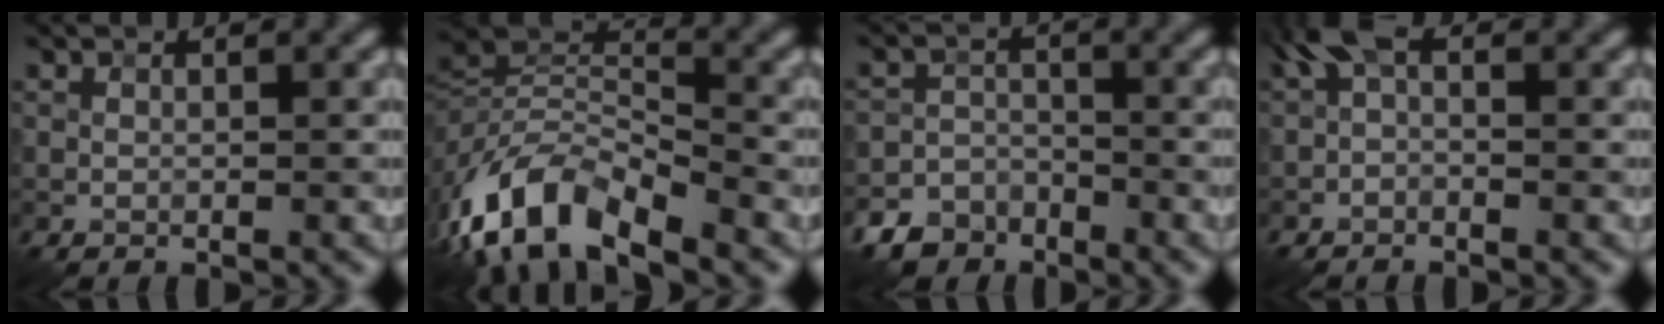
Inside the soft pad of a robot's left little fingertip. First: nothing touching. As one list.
[{"total": 10.5, "force": [-6.6, 4.8, 6.7], "torque": [-0.132, -0.001, -0.139]}, {"total": 5.3, "force": [-4.2, 3.1, 0.6], "torque": [0.003, -0.004, -0.068]}, {"total": 1.9, "force": [-0.3, 0.8, 1.7], "torque": [-0.033, 0.010, -0.013]}]